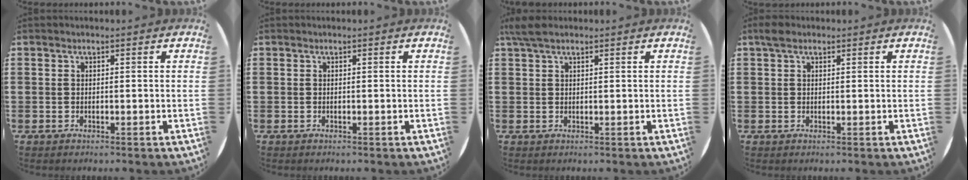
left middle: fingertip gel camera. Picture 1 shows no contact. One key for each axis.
{"total": 0.0}
{"total": 2.7, "fx": 2.0, "fy": 0.8, "fz": 1.6, "tx": -0.036, "ty": 0.005, "tz": 0.036}
{"total": 1.5, "fx": 1.1, "fy": 0.8, "fz": 0.8, "tx": -0.009, "ty": 0.002, "tz": 0.019}